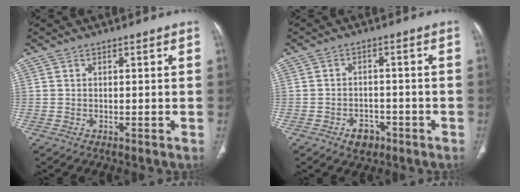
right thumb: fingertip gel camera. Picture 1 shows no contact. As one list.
[{"total": 4.3, "force": [-2.4, 3.0, 1.9], "torque": [-0.013, 0.018, -0.031]}]